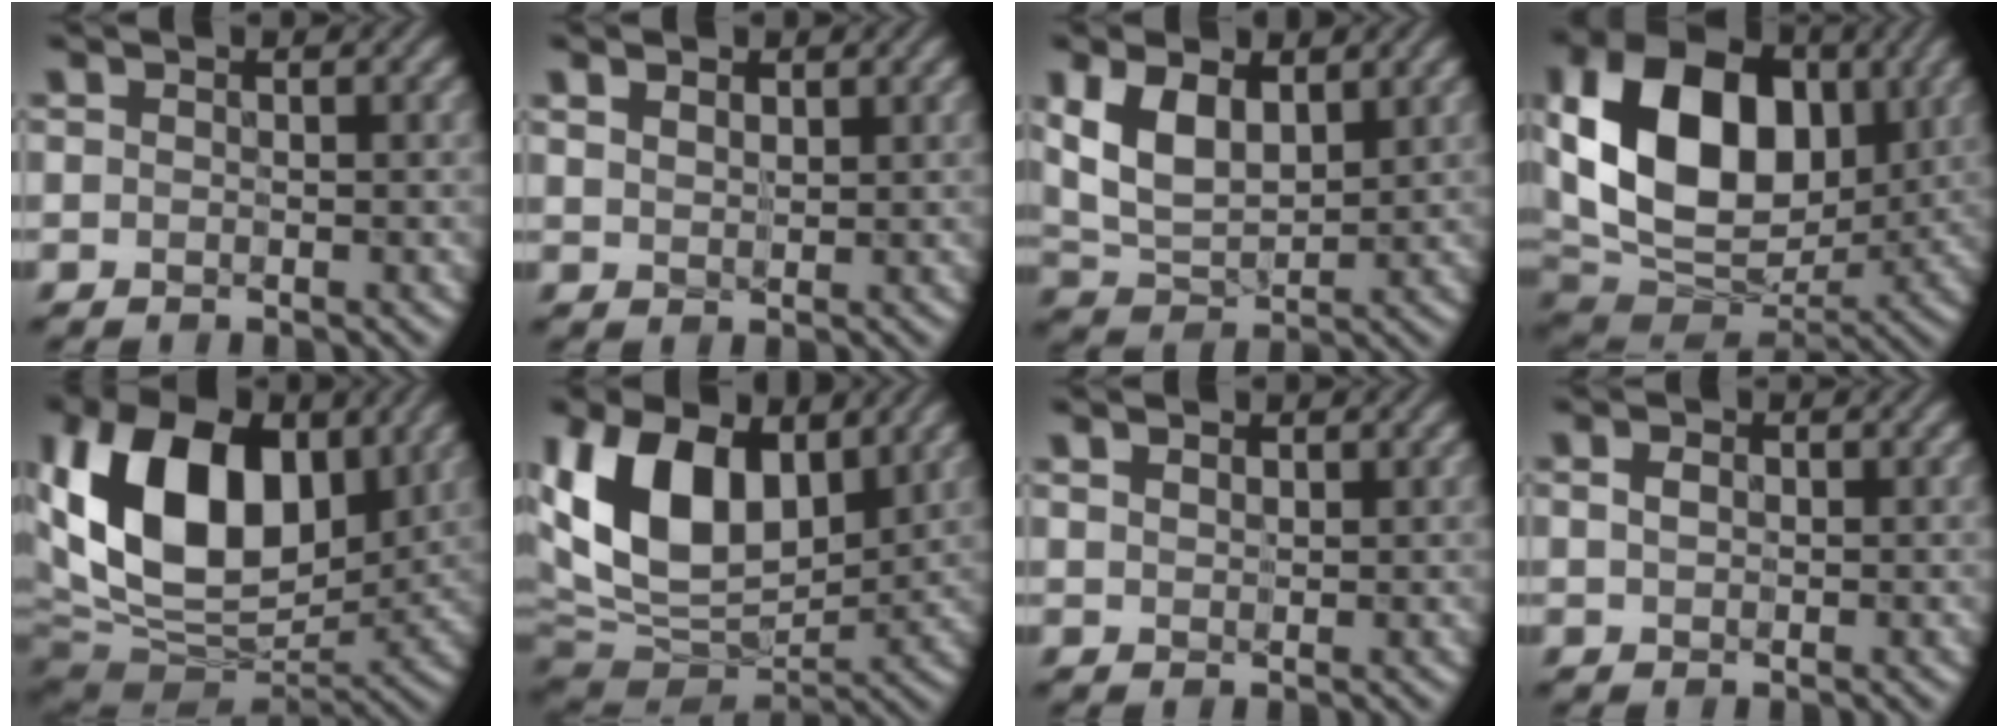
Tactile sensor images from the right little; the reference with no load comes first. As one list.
[{"total": 2.1, "force": [1.2, 1.2, 1.2], "torque": [-0.027, 0.005, 0.018]}, {"total": 6.2, "force": [2.0, 3.5, 4.6], "torque": [-0.100, -0.002, 0.037]}, {"total": 14.3, "force": [2.5, 9.8, 10.1], "torque": [-0.182, 0.006, 0.042]}, {"total": 15.7, "force": [3.0, 10.3, 11.5], "torque": [-0.218, 0.011, 0.052]}, {"total": 13.4, "force": [3.3, 8.4, 9.8], "torque": [-0.212, 0.001, 0.057]}, {"total": 1.4, "force": [0.9, 0.8, 0.7], "torque": [-0.015, 0.003, 0.014]}, {"total": 1.0, "force": [-0.1, 0.8, 0.7], "torque": [-0.017, 0.001, 0.002]}]